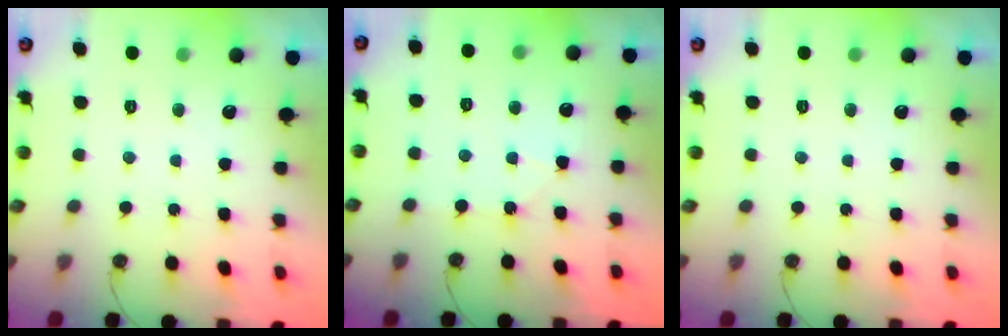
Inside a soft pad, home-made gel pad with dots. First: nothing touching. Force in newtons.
{"total": 4.9, "press": 4.8, "slide": 0.8}
{"total": 0.0}